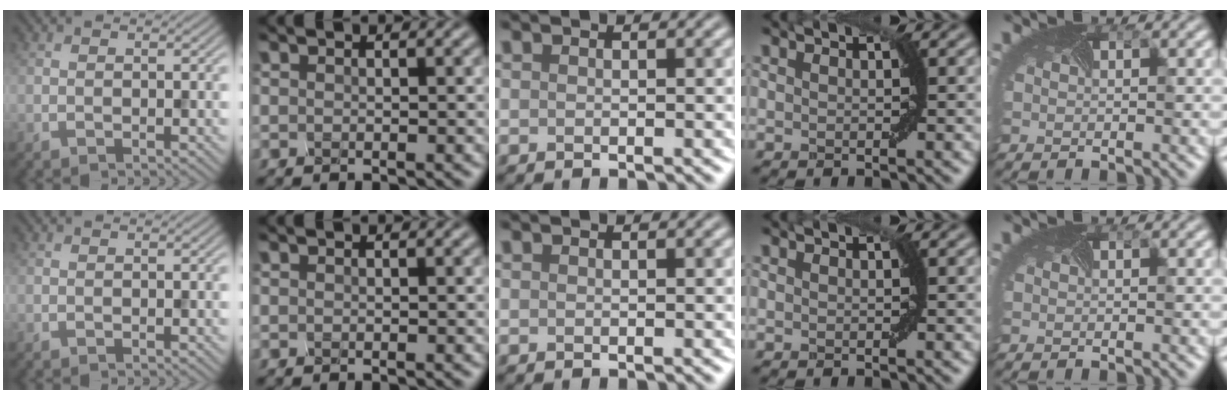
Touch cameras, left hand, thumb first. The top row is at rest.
{}